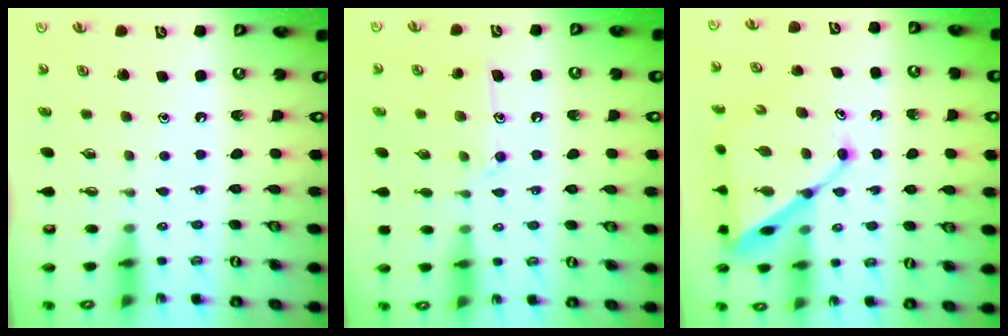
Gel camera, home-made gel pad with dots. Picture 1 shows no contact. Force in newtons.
{"total": 10.8, "press": 10.8, "slide": 0.9}
{"total": 15.6, "press": 15.5, "slide": 1.5}